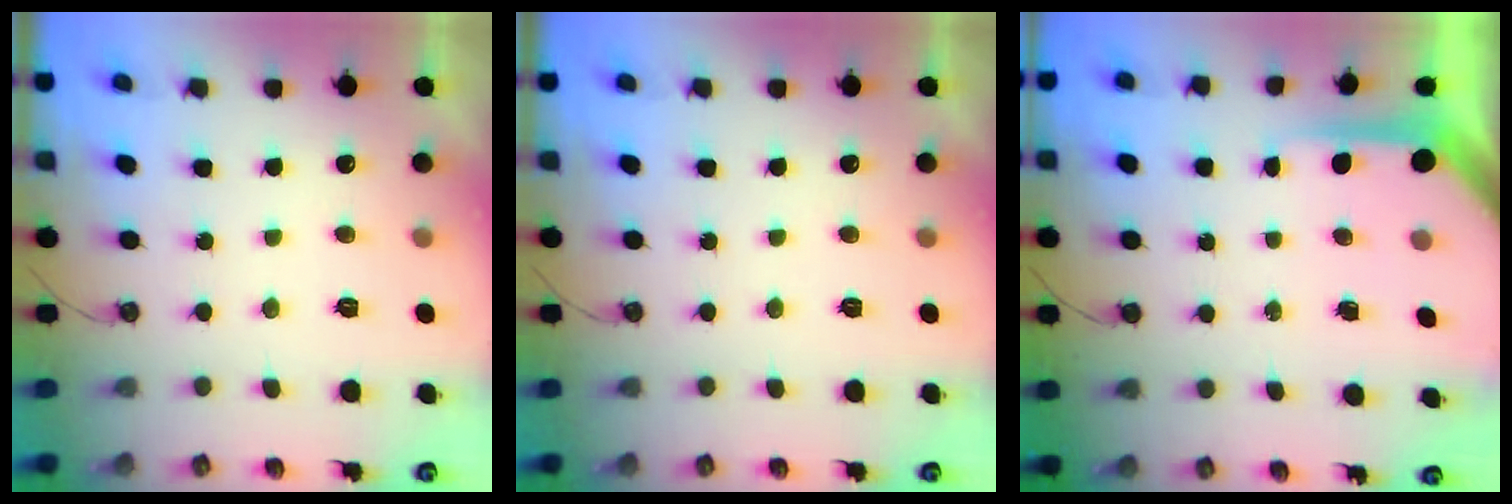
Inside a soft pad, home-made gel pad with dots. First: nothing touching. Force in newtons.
{"total": 0.0}
{"total": 7.4, "press": 7.4, "slide": 0.7}